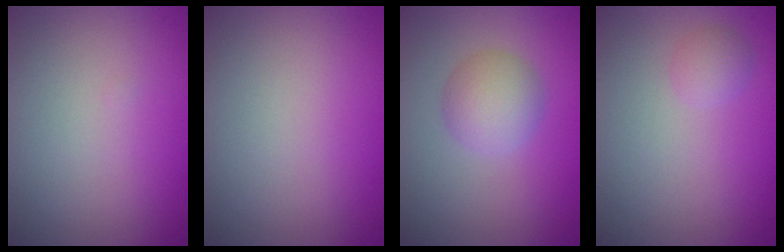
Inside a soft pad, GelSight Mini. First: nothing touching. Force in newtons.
{"total": 0.0}
{"total": 3.2, "press": 3.2, "slide": 0.1}
{"total": 1.2, "press": 1.2, "slide": 0.1}